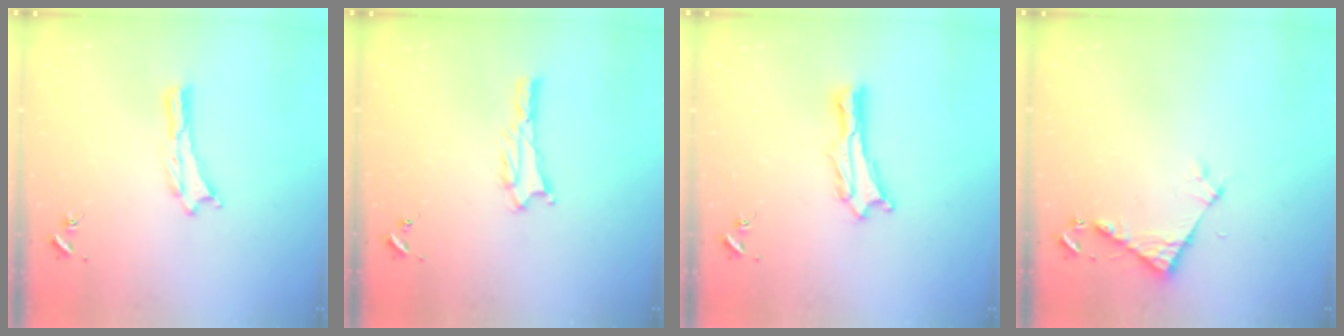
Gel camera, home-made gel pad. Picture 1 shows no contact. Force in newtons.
{"total": 0.7, "press": 0.7, "slide": 0.1}
{"total": 1.1, "press": 1.1, "slide": 0.2}
{"total": 4.3, "press": 4.3, "slide": 0.4}